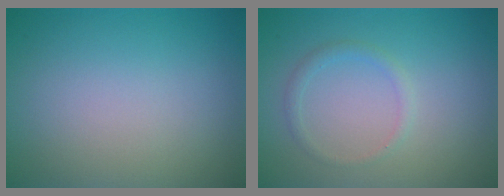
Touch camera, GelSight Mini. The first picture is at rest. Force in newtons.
{"total": 1.2, "press": 1.2, "slide": 0.1}